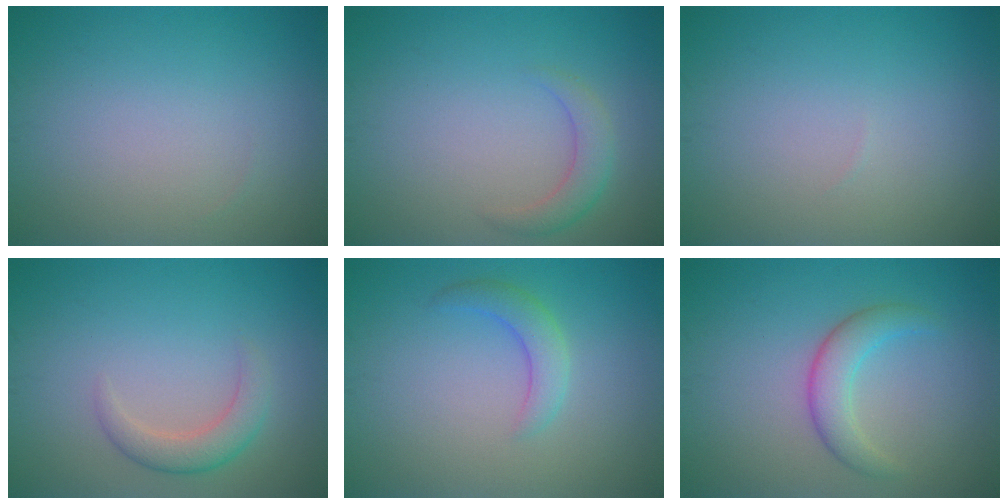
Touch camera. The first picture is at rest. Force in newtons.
{"total": 2.2, "press": 2.2, "slide": 0.1}
{"total": 0.0}
{"total": 2.6, "press": 2.6, "slide": 0.1}
{"total": 2.4, "press": 2.4, "slide": 0.1}
{"total": 3.0, "press": 3.0, "slide": 0.2}